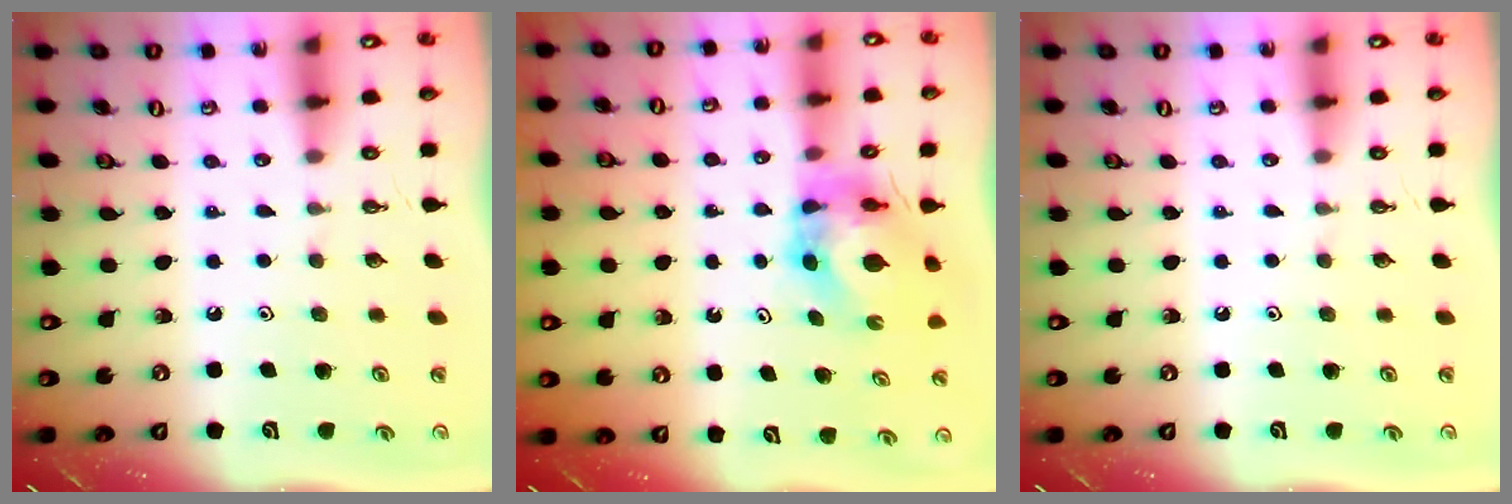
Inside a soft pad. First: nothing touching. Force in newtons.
{"total": 6.6, "press": 6.6, "slide": 0.7}
{"total": 0.0}